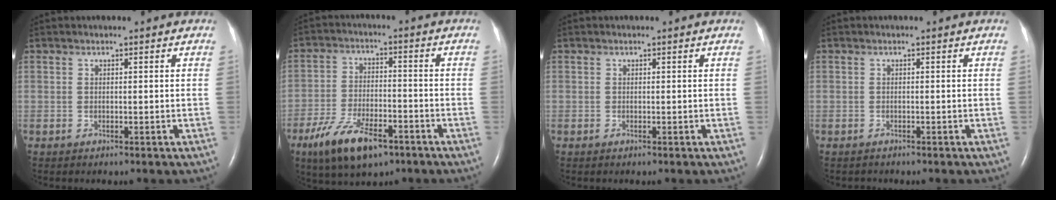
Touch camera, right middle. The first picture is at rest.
{"total": 11.2, "force": [-6.7, 4.3, 7.9], "torque": [-0.153, -0.010, -0.114]}
{"total": 0.0}
{"total": 0.5, "force": [-0.5, 0.2, -0.1], "torque": [-0.009, -0.001, -0.009]}